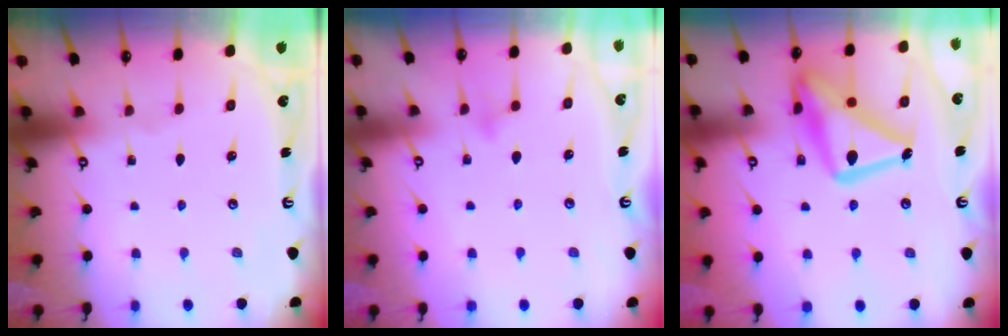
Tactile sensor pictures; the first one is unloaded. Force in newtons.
{"total": 7.1, "press": 7.1, "slide": 0.5}
{"total": 20.3, "press": 20.3, "slide": 1.4}